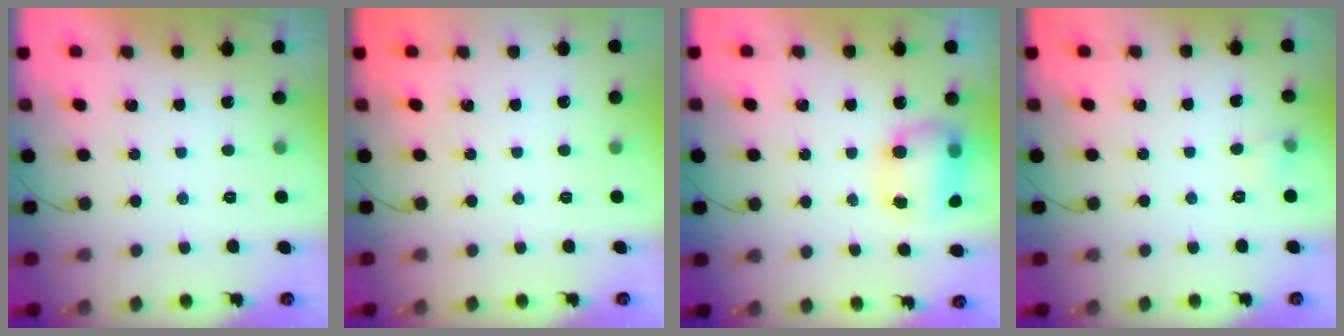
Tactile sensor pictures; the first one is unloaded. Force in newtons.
{"total": 0.0}
{"total": 8.1, "press": 8.0, "slide": 1.4}
{"total": 3.7, "press": 3.5, "slide": 1.0}